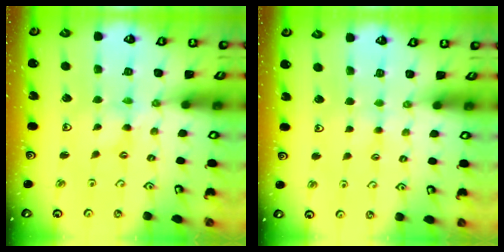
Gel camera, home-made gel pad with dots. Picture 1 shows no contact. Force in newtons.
{"total": 1.8, "press": 1.7, "slide": 0.3}